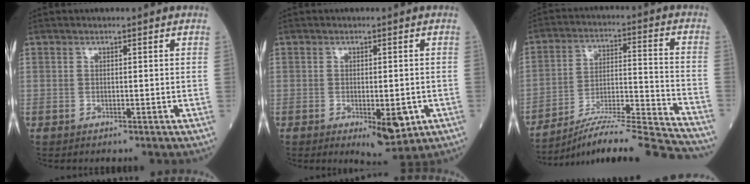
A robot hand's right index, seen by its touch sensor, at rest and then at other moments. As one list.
[{"total": 5.6, "force": [-1.9, 1.7, 4.9], "torque": [-0.065, -0.009, -0.014]}, {"total": 19.8, "force": [-18.3, -0.4, 7.7], "torque": [-0.105, 0.007, -0.279]}]